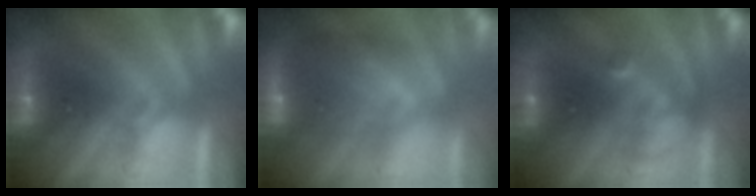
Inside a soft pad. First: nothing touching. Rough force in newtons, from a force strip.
{"total": 9.8}
{"total": 2.4}